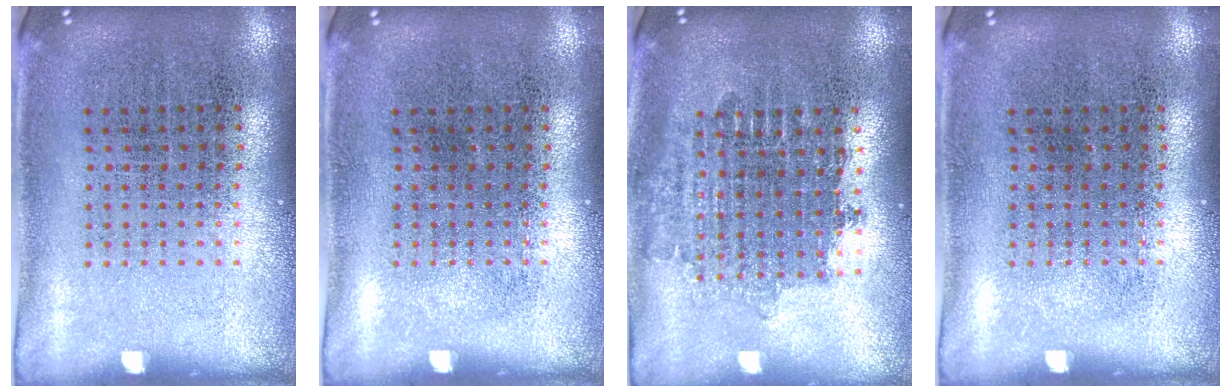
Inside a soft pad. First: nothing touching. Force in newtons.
{"total": 0.0}
{"total": 1.7, "press": 1.4, "slide": 1.0}
{"total": 0.0}